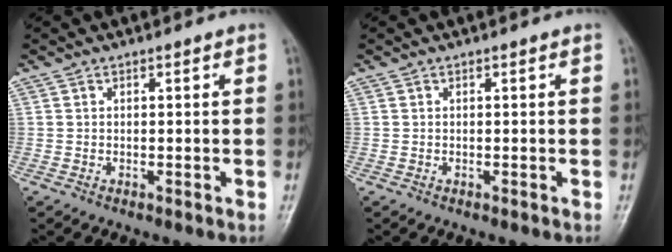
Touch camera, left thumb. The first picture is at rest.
{"total": 0.0}